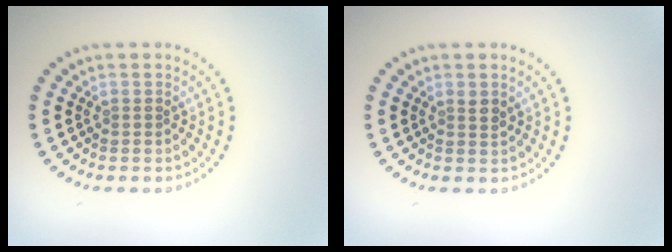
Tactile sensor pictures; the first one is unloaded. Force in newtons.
{"total": 0.9, "press": 0.8, "slide": 0.5}